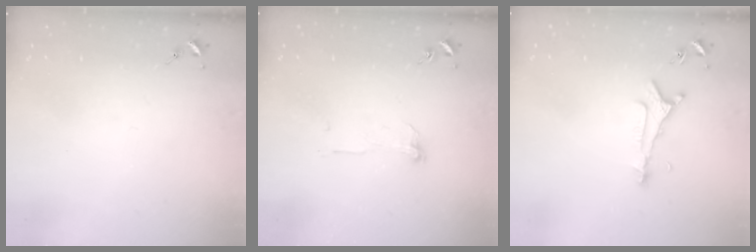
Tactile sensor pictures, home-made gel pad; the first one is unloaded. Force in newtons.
{"total": 5.5, "press": 5.5, "slide": 0.6}
{"total": 6.1, "press": 6.0, "slide": 0.6}